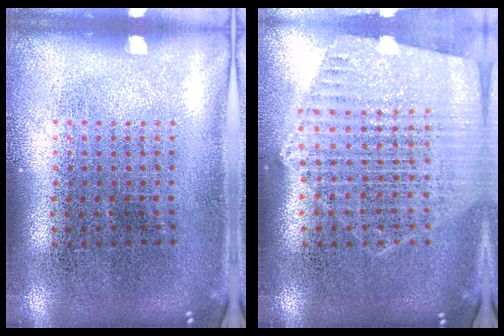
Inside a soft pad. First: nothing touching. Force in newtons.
{"total": 1.2, "press": 1.2, "slide": 0.1}